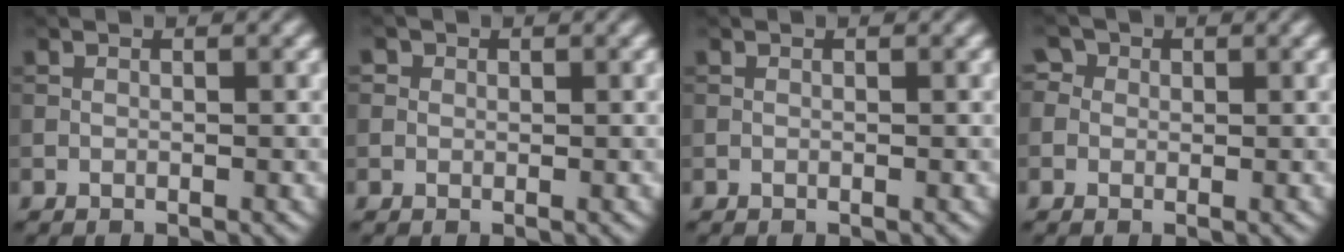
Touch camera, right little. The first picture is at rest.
{"total": 0.9, "force": [0.3, 0.9, 0.2], "torque": [0.001, -0.001, -0.003]}
{"total": 0.0}
{"total": 2.5, "force": [1.0, 2.1, 0.9], "torque": [-0.010, 0.013, 0.000]}